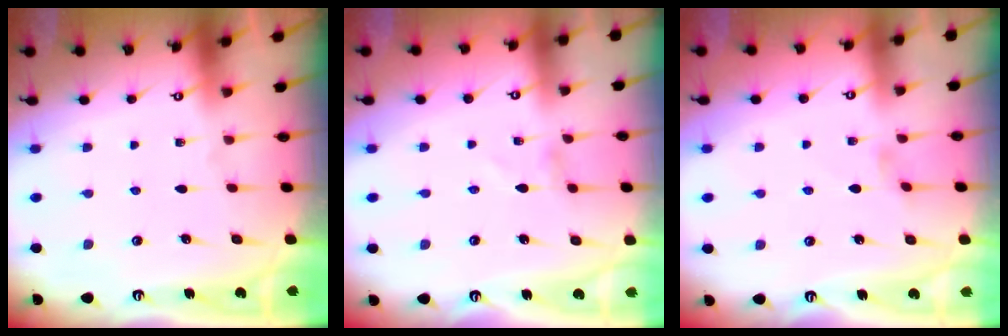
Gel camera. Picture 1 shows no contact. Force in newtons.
{"total": 1.2, "press": 1.2, "slide": 0.1}
{"total": 0.0}